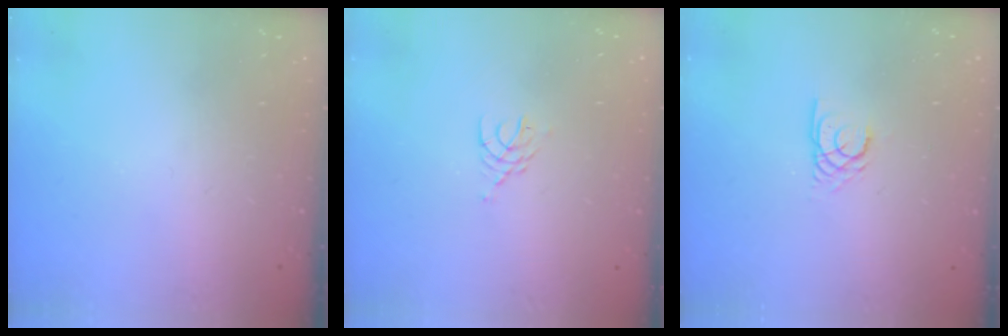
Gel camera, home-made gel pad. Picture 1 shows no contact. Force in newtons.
{"total": 3.2, "press": 3.1, "slide": 0.4}
{"total": 2.7, "press": 2.7, "slide": 0.1}